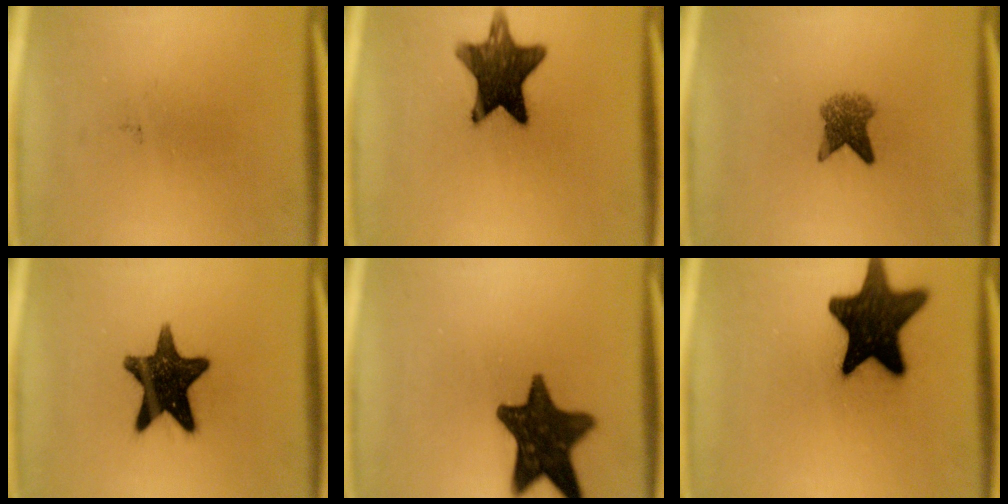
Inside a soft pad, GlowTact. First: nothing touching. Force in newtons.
{"total": 13.3}
{"total": 4.0}
{"total": 15.4}
{"total": 14.6}
{"total": 18.3}